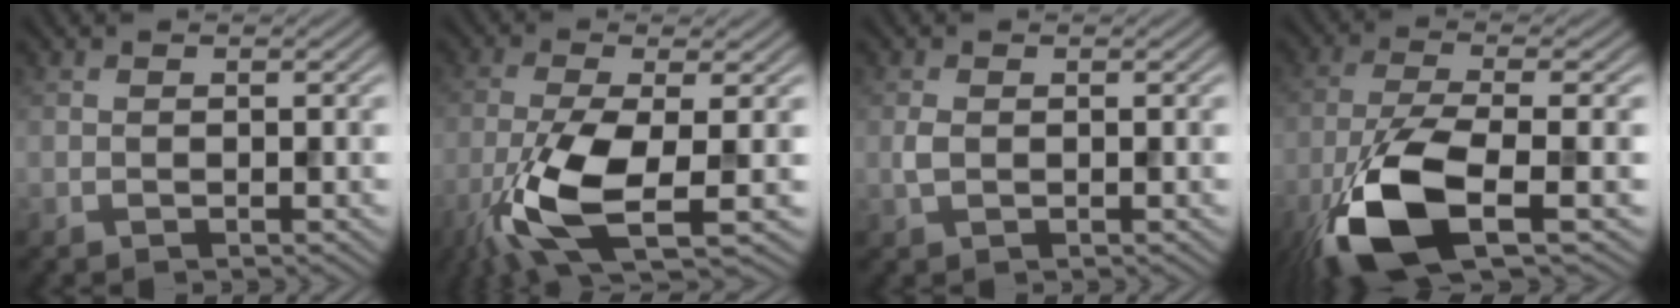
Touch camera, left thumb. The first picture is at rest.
{"total": 9.8, "force": [-3.7, 2.8, 8.7], "torque": [-0.184, -0.014, -0.076]}
{"total": 1.2, "force": [0.0, 0.8, 1.0], "torque": [-0.027, 0.000, 0.000]}
{"total": 11.9, "force": [-5.4, 3.8, 9.9], "torque": [-0.216, -0.020, -0.113]}